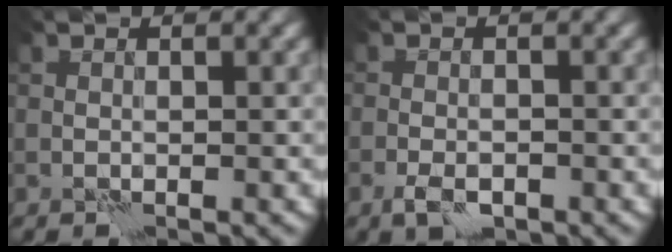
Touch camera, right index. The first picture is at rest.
{"total": 2.3, "force": [-1.3, 1.0, 1.6], "torque": [-0.032, -0.002, -0.028]}